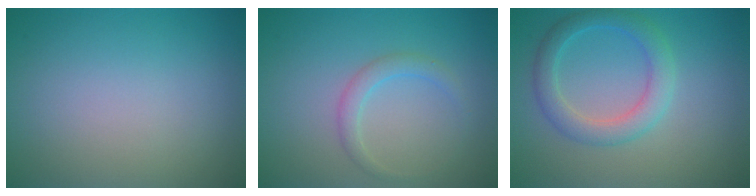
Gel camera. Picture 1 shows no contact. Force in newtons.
{"total": 1.7, "press": 1.7, "slide": 0.1}
{"total": 3.4, "press": 3.4, "slide": 0.2}